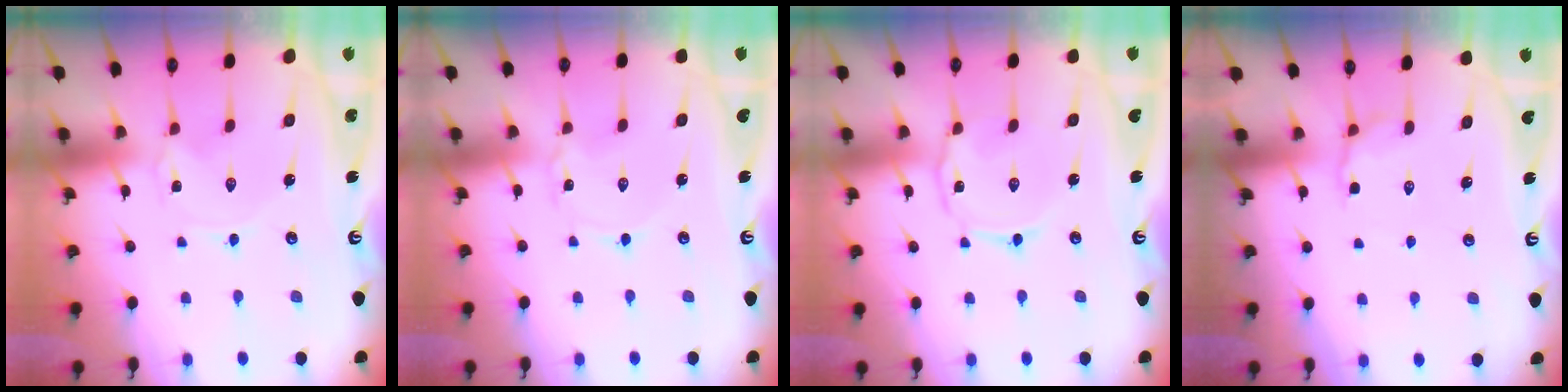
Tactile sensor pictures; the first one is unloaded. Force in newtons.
{"total": 1.4, "press": 1.4, "slide": 0.1}
{"total": 2.6, "press": 2.6, "slide": 0.4}
{"total": 6.2, "press": 5.9, "slide": 2.1}